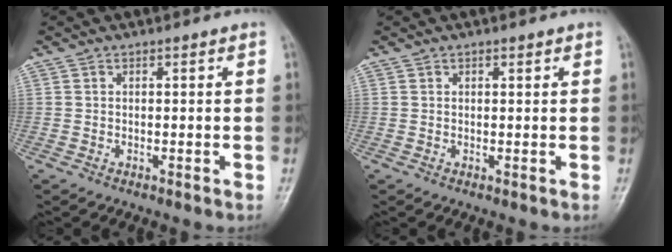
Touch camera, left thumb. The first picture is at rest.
{"total": 0.8, "force": [0.5, 0.4, 0.5], "torque": [-0.005, -0.001, 0.006]}